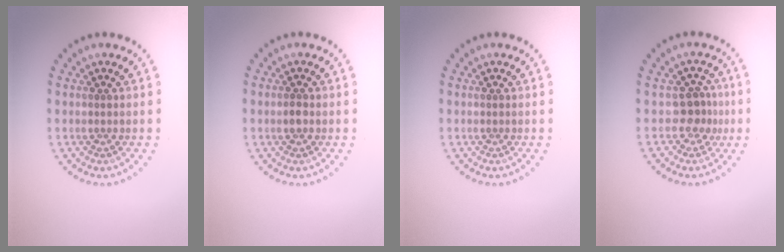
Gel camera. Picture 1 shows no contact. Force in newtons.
{"total": 0.9, "press": 0.8, "slide": 0.1}
{"total": 0.0}
{"total": 2.2, "press": 1.6, "slide": 1.5}